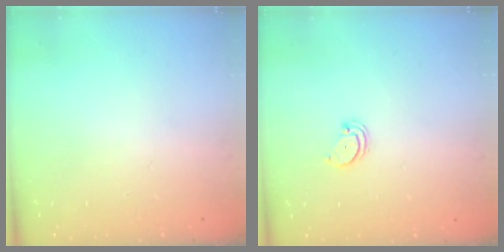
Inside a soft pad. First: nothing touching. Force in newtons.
{"total": 1.4, "press": 1.3, "slide": 0.1}